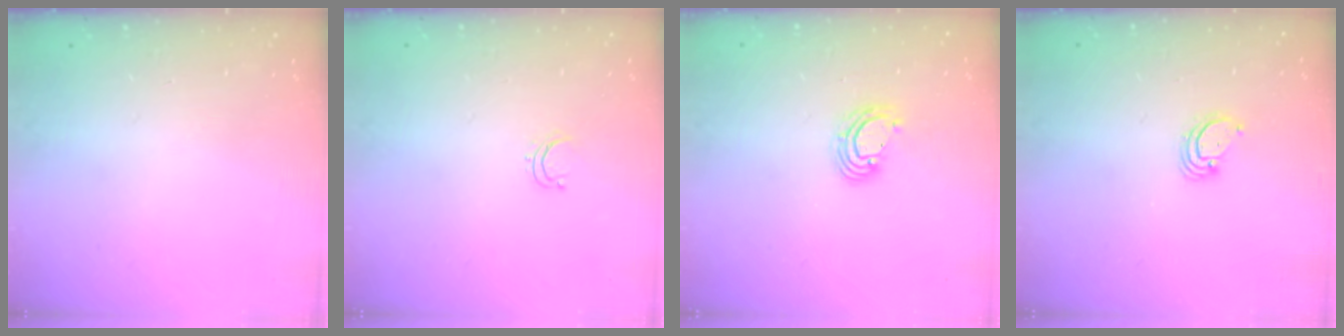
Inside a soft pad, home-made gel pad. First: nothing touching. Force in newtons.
{"total": 2.8, "press": 2.8, "slide": 0.2}
{"total": 5.1, "press": 5.1, "slide": 0.3}
{"total": 2.9, "press": 2.9, "slide": 0.3}